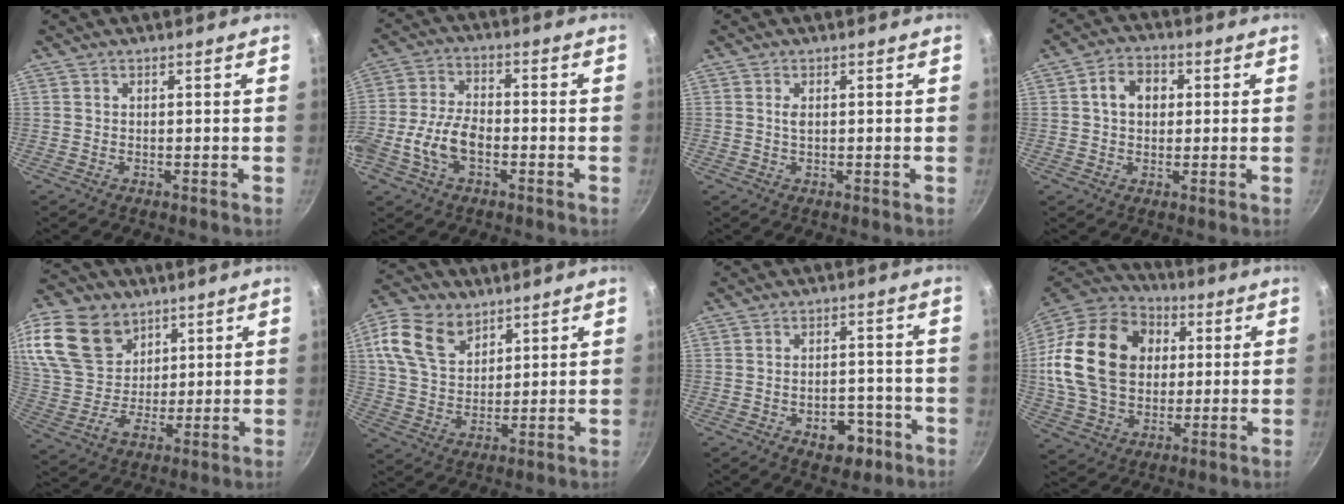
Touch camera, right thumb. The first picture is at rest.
{"total": 9.6, "force": [-3.1, 5.4, 7.2], "torque": [-0.136, 0.030, -0.069]}
{"total": 1.2, "force": [0.3, 0.6, 1.1], "torque": [-0.019, -0.001, 0.004]}
{"total": 6.6, "force": [1.1, 5.1, 4.0], "torque": [-0.044, 0.012, 0.010]}
{"total": 20.3, "force": [10.2, 14.7, 9.6], "torque": [-0.187, -0.029, 0.197]}
{"total": 13.2, "force": [6.5, 8.8, 7.3], "torque": [-0.119, -0.016, 0.121]}
{"total": 7.3, "force": [-3.4, 4.5, 4.7], "torque": [-0.033, 0.021, -0.042]}
{"total": 24.5, "force": [3.5, 18.4, 15.8], "torque": [-0.270, 0.022, 0.064]}